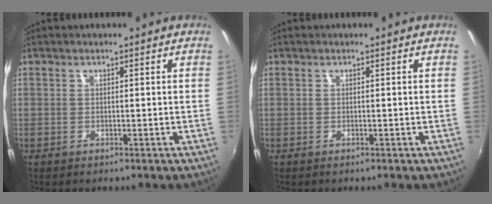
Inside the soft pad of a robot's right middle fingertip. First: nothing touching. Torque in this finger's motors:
{"motor_torque": [0.15, -0.21, 0.05, 0.00]}